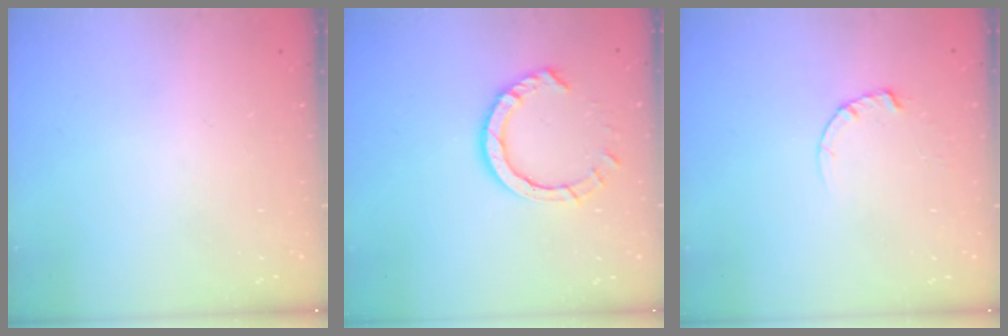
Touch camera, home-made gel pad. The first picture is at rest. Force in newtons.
{"total": 8.9, "press": 8.8, "slide": 0.8}
{"total": 2.4, "press": 2.4, "slide": 0.3}